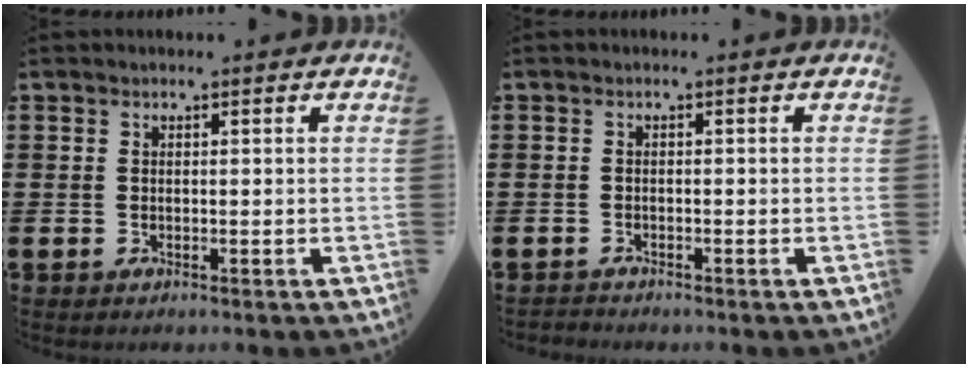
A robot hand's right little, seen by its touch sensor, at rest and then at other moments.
{"total": 0.6, "force": [-0.6, 0.1, 0.0], "torque": [-0.001, -0.002, -0.013]}